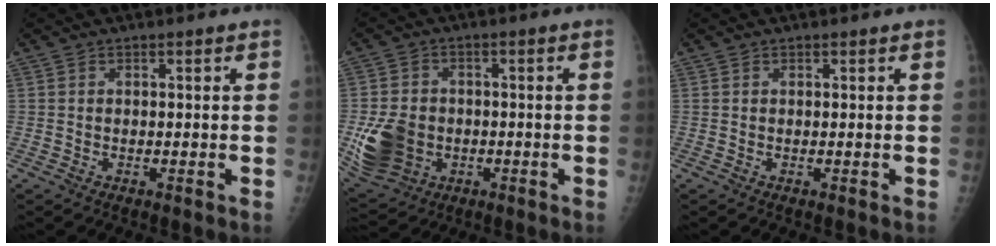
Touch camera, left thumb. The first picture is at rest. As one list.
[{"total": 11.2, "force": [-2.3, 9.0, 6.3], "torque": [-0.114, 0.006, -0.031]}, {"total": 0.0}]